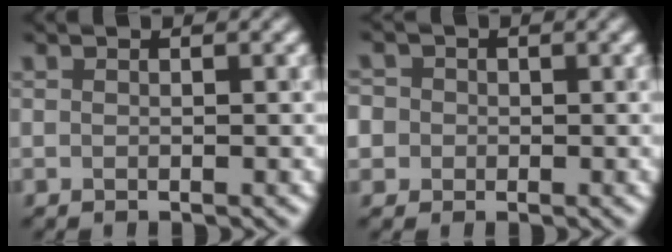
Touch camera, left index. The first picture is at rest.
{"total": 5.2, "force": [1.0, 4.7, 1.9], "torque": [-0.039, 0.038, -0.015]}